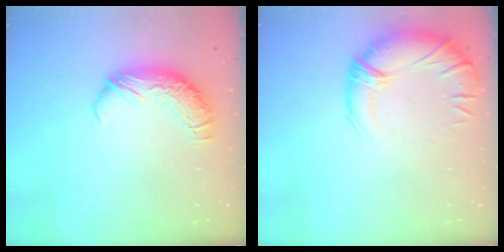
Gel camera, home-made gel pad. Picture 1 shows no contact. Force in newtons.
{"total": 2.8, "press": 0.1, "slide": 2.8}